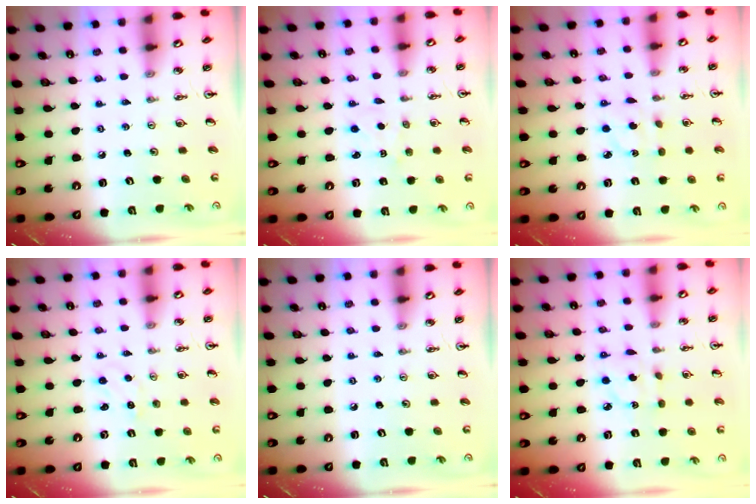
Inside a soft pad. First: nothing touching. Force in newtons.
{"total": 1.8, "press": 1.7, "slide": 0.3}
{"total": 3.6, "press": 3.5, "slide": 0.7}
{"total": 0.9, "press": 0.8, "slide": 0.2}
{"total": 0.0}
{"total": 4.6, "press": 4.5, "slide": 0.4}